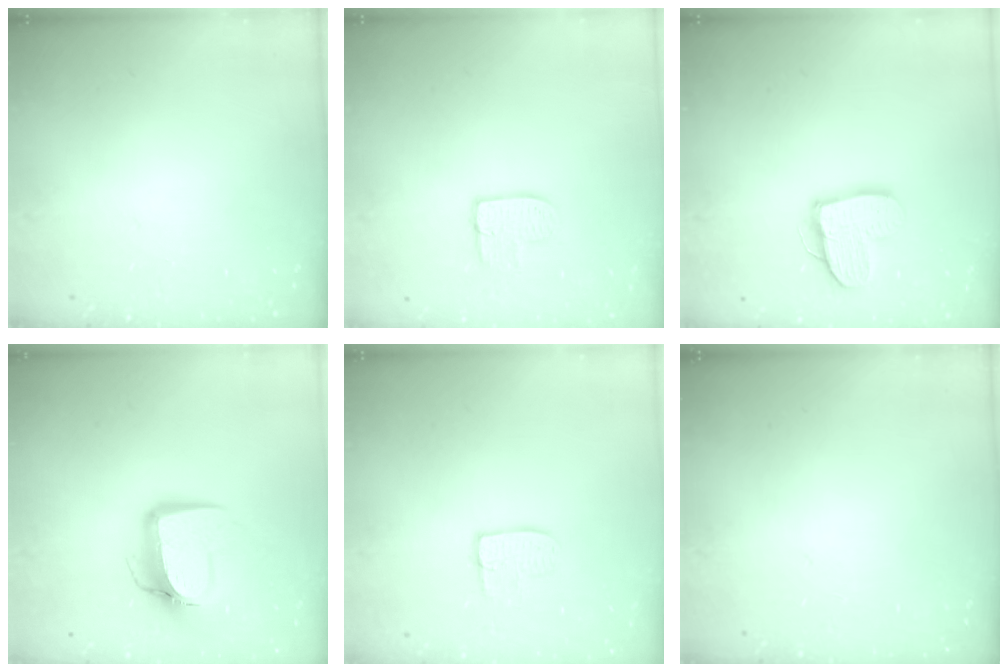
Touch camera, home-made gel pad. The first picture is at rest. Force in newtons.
{"total": 7.9, "press": 7.9, "slide": 0.5}
{"total": 14.4, "press": 14.3, "slide": 1.3}
{"total": 12.5, "press": 12.4, "slide": 1.2}
{"total": 7.0, "press": 7.0, "slide": 0.4}
{"total": 0.0}